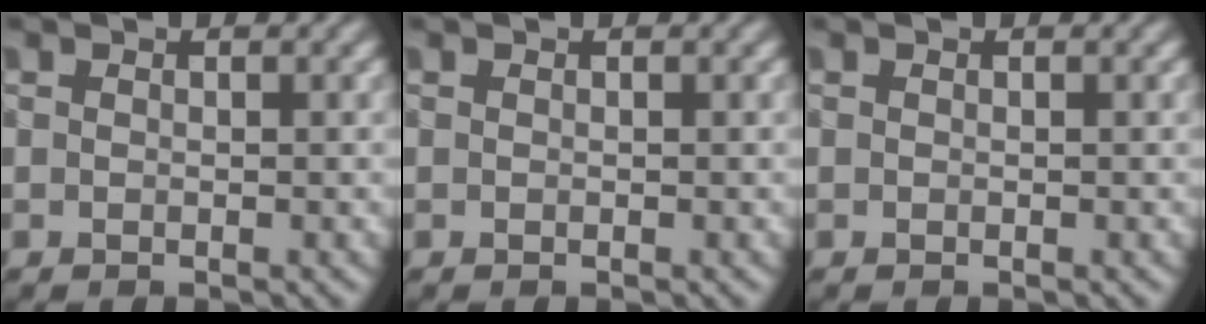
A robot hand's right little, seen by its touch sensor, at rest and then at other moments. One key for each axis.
{"total": 0.0}
{"total": 0.0}